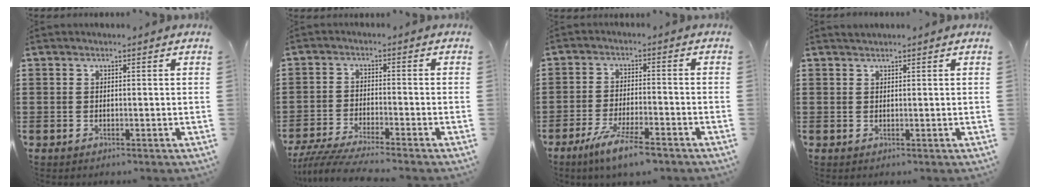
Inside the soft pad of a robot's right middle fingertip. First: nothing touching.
{"total": 4.8, "force": [-4.5, -0.3, 1.7], "torque": [-0.042, -0.018, -0.090]}
{"total": 6.2, "force": [-4.6, 0.3, 4.1], "torque": [-0.084, -0.012, -0.083]}
{"total": 0.7, "force": [0.6, 0.1, 0.0], "torque": [-0.003, 0.001, 0.012]}